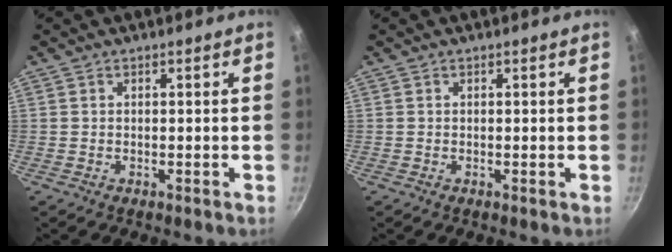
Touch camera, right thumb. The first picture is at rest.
{"total": 0.0}